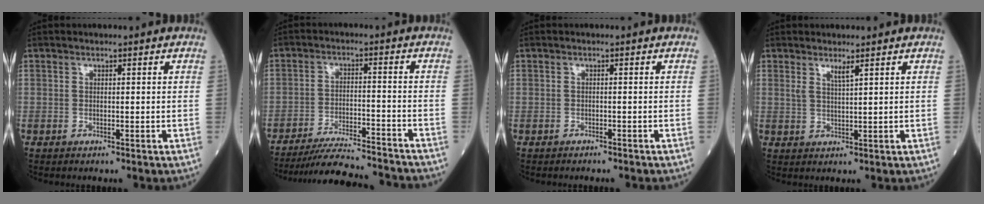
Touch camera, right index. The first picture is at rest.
{"total": 15.2, "force": [-14.5, 0.6, 4.6], "torque": [-0.080, -0.013, -0.215]}
{"total": 3.8, "force": [-3.4, 0.8, 1.4], "torque": [-0.020, -0.004, -0.040]}
{"total": 1.9, "force": [1.4, -0.1, 1.4], "torque": [-0.028, -0.007, 0.028]}